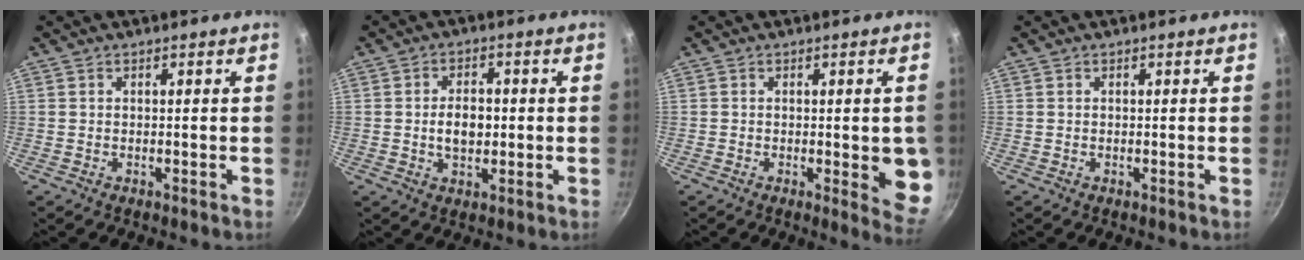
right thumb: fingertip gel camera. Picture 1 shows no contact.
{"total": 6.1, "force": [-0.1, 3.8, 4.7], "torque": [-0.060, 0.007, -0.005]}
{"total": 8.2, "force": [-0.8, 2.7, 7.7], "torque": [-0.069, -0.013, -0.009]}
{"total": 0.0}